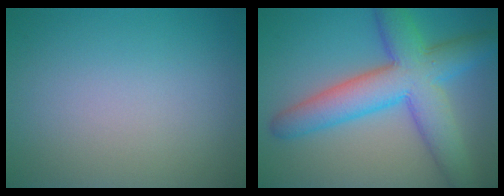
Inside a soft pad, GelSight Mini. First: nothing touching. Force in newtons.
{"total": 9.1, "press": 9.1, "slide": 0.3}